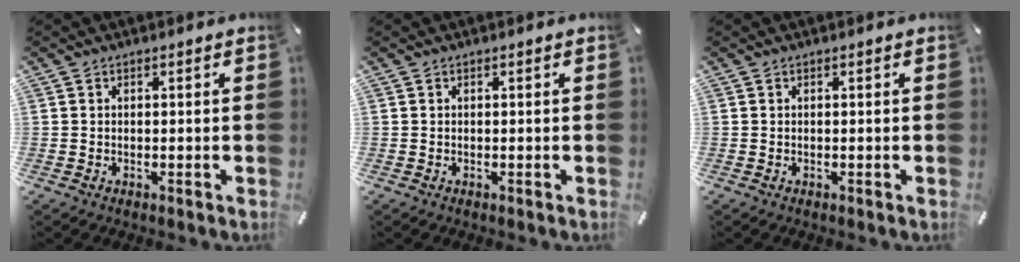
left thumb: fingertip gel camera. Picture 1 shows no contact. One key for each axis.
{"total": 0.0}
{"total": 0.0}